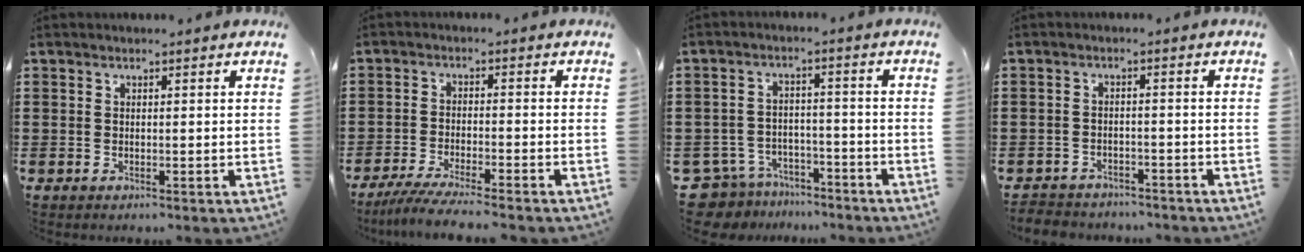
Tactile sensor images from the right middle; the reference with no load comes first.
{"total": 4.9, "force": [-4.5, -0.4, 1.9], "torque": [-0.045, -0.019, -0.088]}
{"total": 6.3, "force": [-6.1, 1.4, 0.5], "torque": [-0.038, 0.006, -0.129]}
{"total": 2.8, "force": [-2.7, 0.3, -0.3], "torque": [-0.004, -0.005, -0.060]}